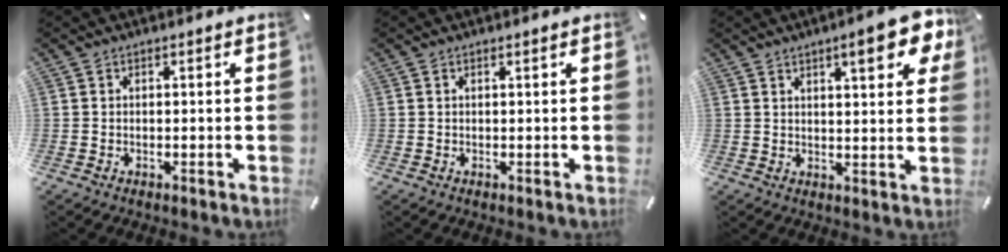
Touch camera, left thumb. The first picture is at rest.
{"total": 0.0}
{"total": 10.0, "force": [5.6, 3.0, 7.7], "torque": [-0.103, -0.027, 0.089]}